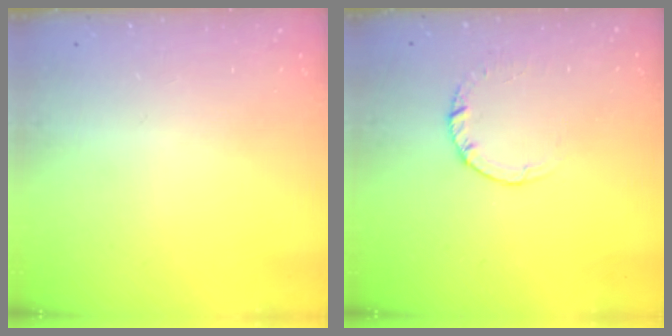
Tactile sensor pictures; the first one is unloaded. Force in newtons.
{"total": 2.5, "press": 2.5, "slide": 0.2}